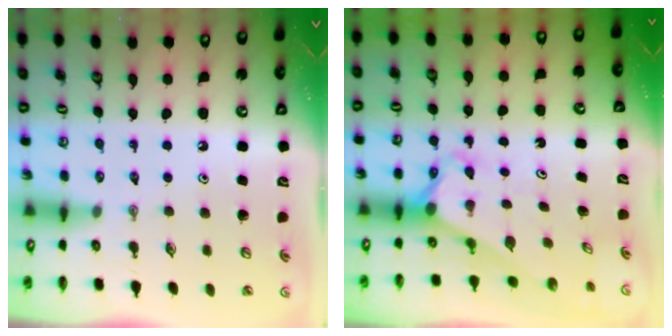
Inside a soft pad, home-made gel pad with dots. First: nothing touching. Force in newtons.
{"total": 2.4, "press": 2.4, "slide": 0.2}